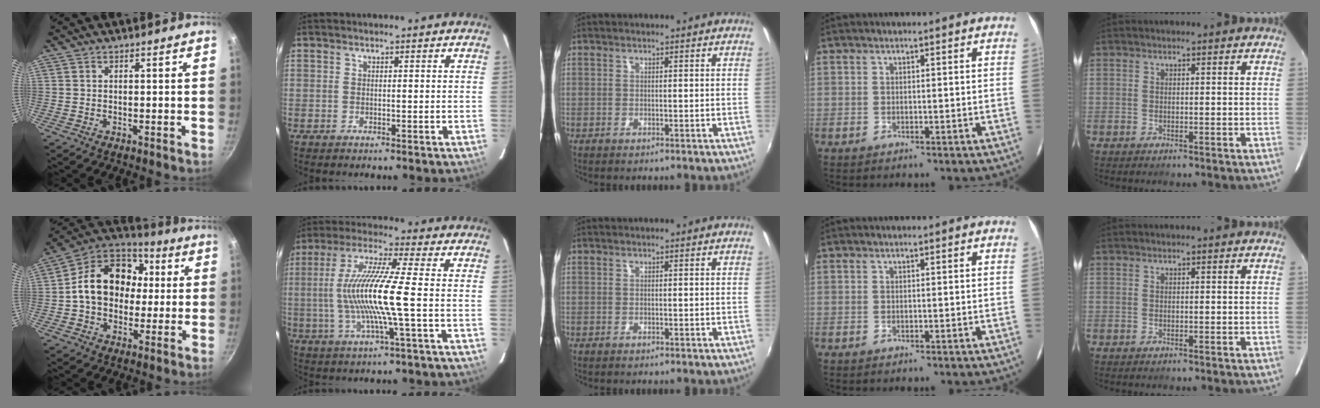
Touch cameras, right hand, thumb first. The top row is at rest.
{"thumb": {"total": 17.9, "force": [1.0, 14.0, 11.2], "torque": [-0.152, 0.039, 0.003]}, "index": {"total": 13.7, "force": [-1.5, -0.4, 13.6], "torque": [-0.267, -0.003, -0.027]}}